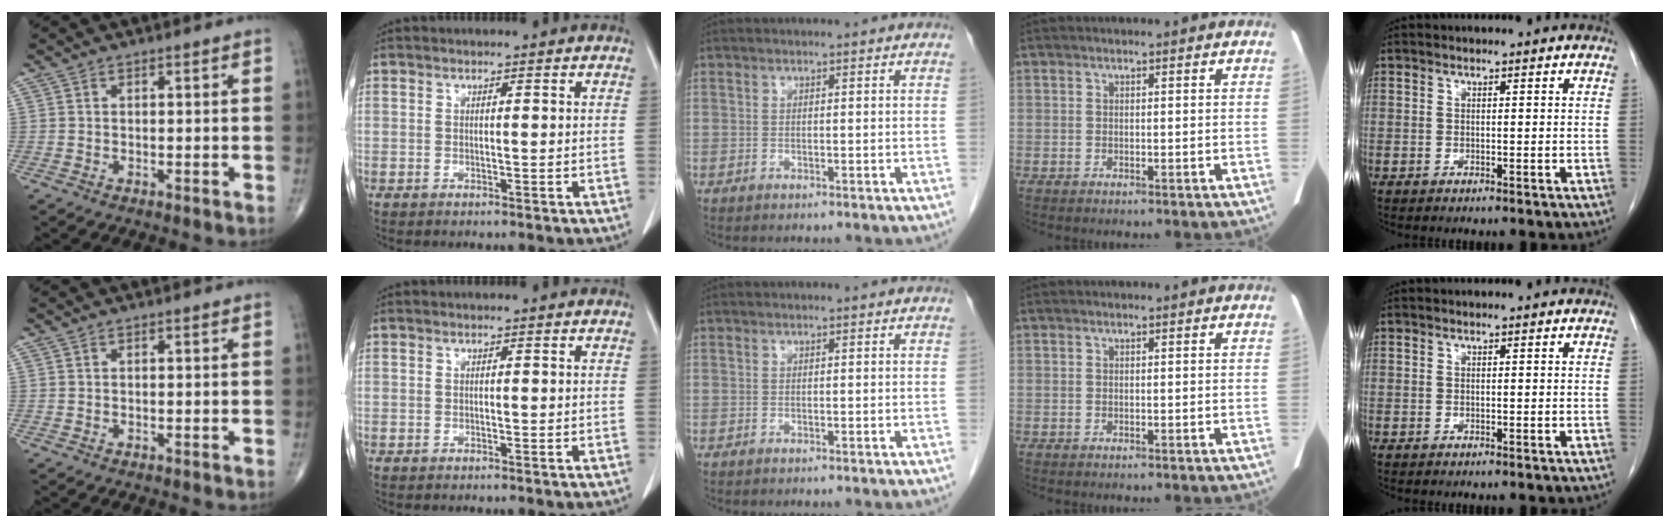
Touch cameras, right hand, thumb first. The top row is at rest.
{}